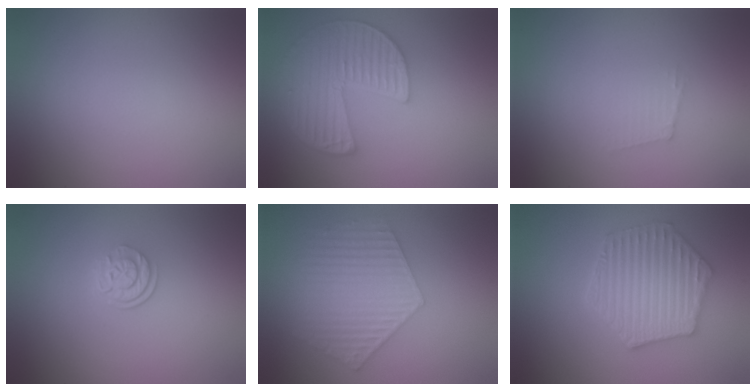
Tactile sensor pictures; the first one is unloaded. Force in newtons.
{"total": 5.9, "press": 4.6, "slide": 3.7}
{"total": 1.1, "press": 1.0, "slide": 0.2}
{"total": 2.5, "press": 1.8, "slide": 1.7}
{"total": 5.9, "press": 4.5, "slide": 3.8}
{"total": 5.9, "press": 4.9, "slide": 3.4}